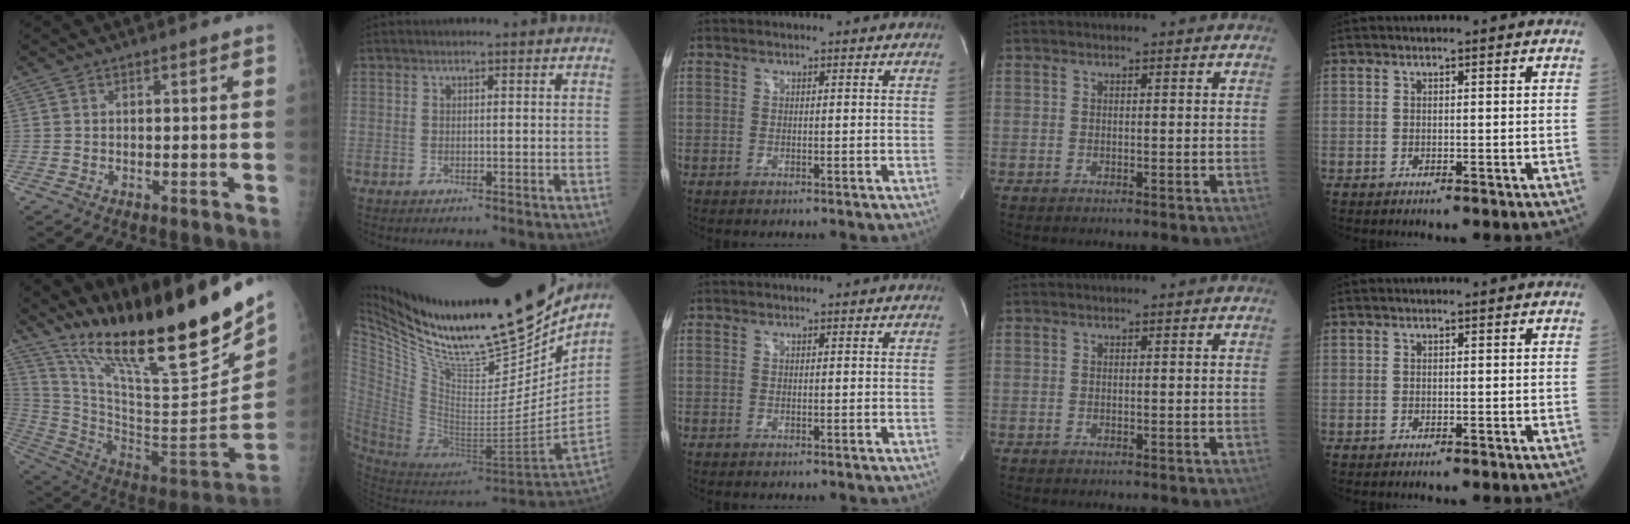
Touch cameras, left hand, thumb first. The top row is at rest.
{"thumb": {"total": 30.5, "force": [21.2, 4.2, 21.5], "torque": [-0.330, -0.105, 0.365]}, "index": {"total": 29.8, "force": [24.9, 4.2, 15.8], "torque": [-0.285, -0.068, 0.406]}}